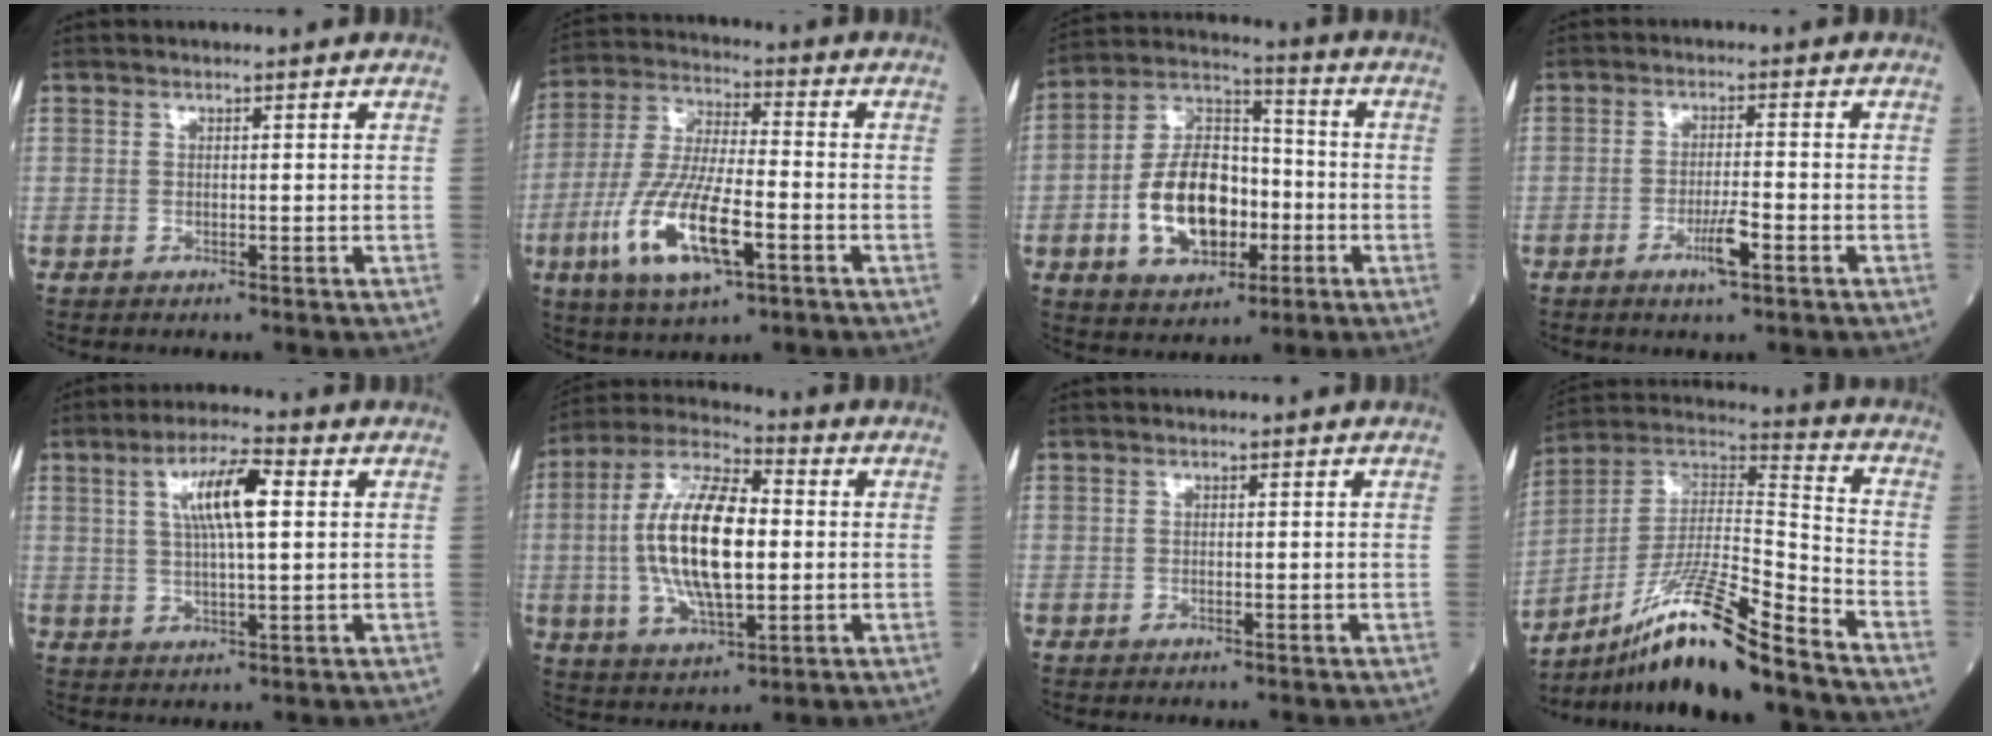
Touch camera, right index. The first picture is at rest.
{"total": 14.5, "force": [-5.2, 3.7, 13.0], "torque": [-0.271, -0.014, -0.095]}
{"total": 14.2, "force": [-3.5, 8.2, 11.1], "torque": [-0.225, 0.018, -0.059]}
{"total": 4.2, "force": [-2.1, 0.2, 3.6], "torque": [-0.065, -0.005, -0.040]}
{"total": 8.4, "force": [2.3, 1.4, 8.0], "torque": [-0.146, 0.013, 0.041]}
{"total": 16.1, "force": [-0.1, 5.8, 15.1], "torque": [-0.305, 0.008, -0.003]}
{"total": 0.0}
{"total": 17.5, "force": [-13.4, -0.1, 11.2], "torque": [-0.219, 0.005, -0.243]}